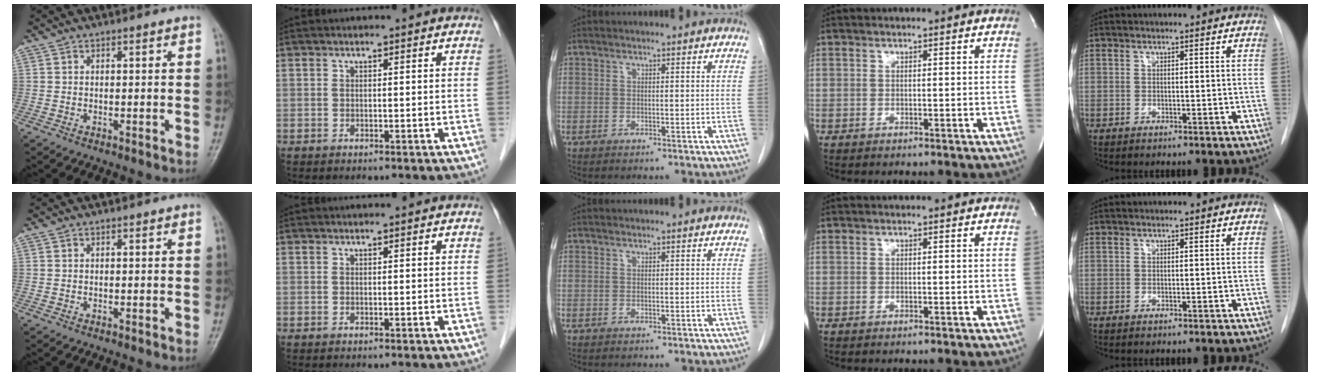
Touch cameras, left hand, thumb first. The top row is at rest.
{}